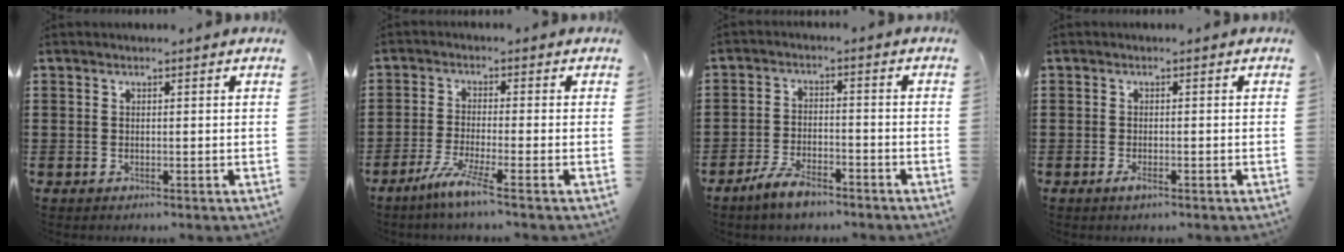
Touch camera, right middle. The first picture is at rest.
{"total": 5.1, "force": [-3.5, -0.2, 3.6], "torque": [-0.081, -0.015, -0.066]}
{"total": 5.1, "force": [-4.1, 1.4, 2.6], "torque": [-0.064, 0.000, -0.081]}
{"total": 1.4, "force": [-0.8, 0.4, 1.1], "torque": [-0.030, -0.006, -0.016]}